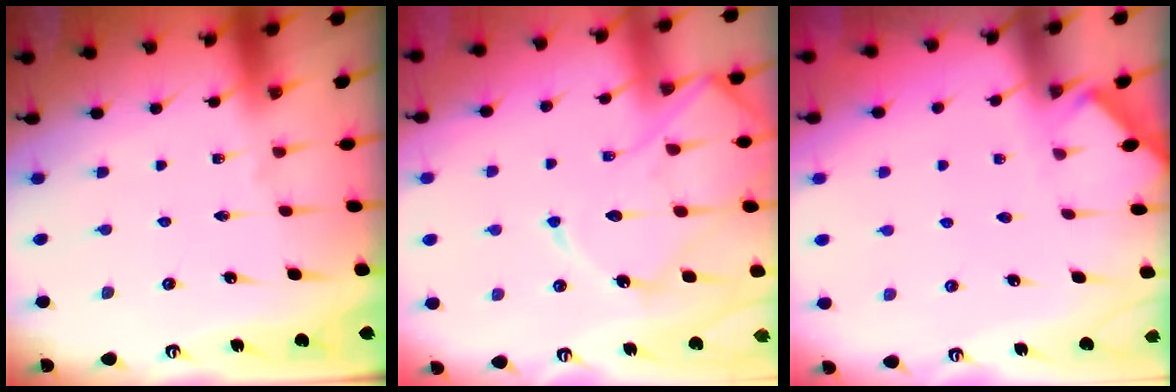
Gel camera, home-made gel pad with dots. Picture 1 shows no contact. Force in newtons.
{"total": 13.7, "press": 13.6, "slide": 1.3}
{"total": 1.9, "press": 1.8, "slide": 0.3}